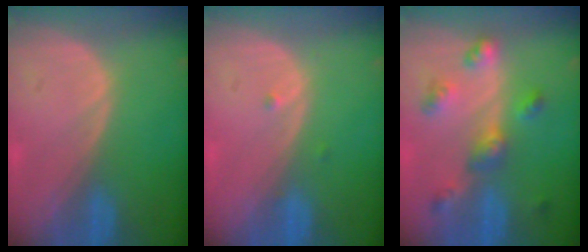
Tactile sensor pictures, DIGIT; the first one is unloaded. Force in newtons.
{"total": 0.9, "press": 0.7, "slide": 0.5}
{"total": 6.6, "press": 5.8, "slide": 3.2}